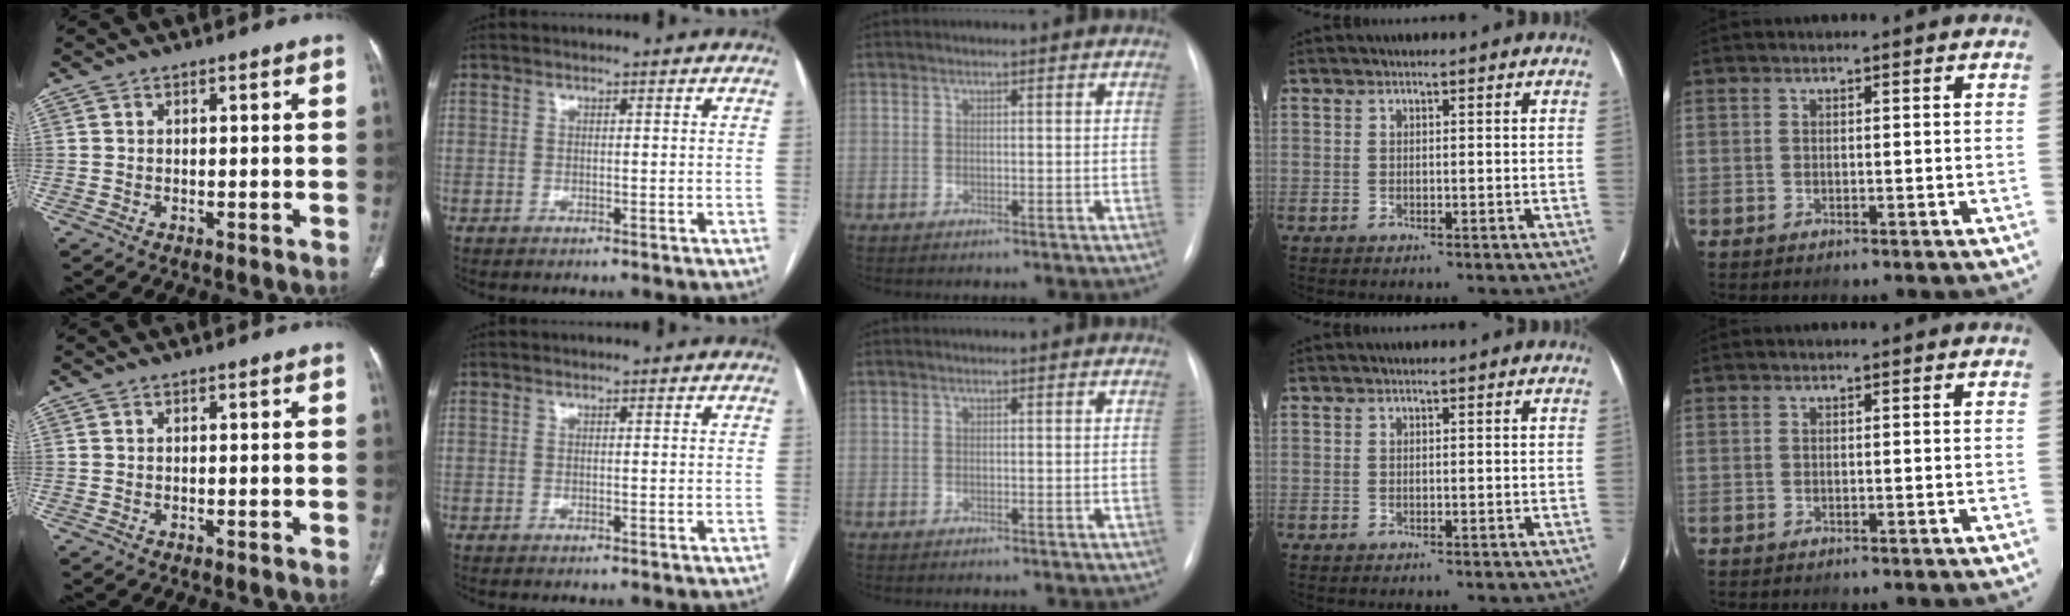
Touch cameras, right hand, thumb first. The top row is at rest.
{}